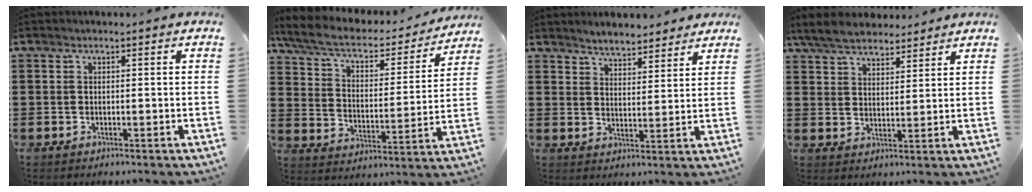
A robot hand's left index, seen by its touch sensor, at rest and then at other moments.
{"total": 6.6, "force": [5.2, 2.0, 3.6], "torque": [-0.092, -0.032, 0.087]}
{"total": 4.0, "force": [3.9, 0.6, -0.1], "torque": [-0.015, -0.013, 0.072]}
{"total": 5.9, "force": [5.3, 2.0, 1.7], "torque": [-0.053, -0.008, 0.098]}